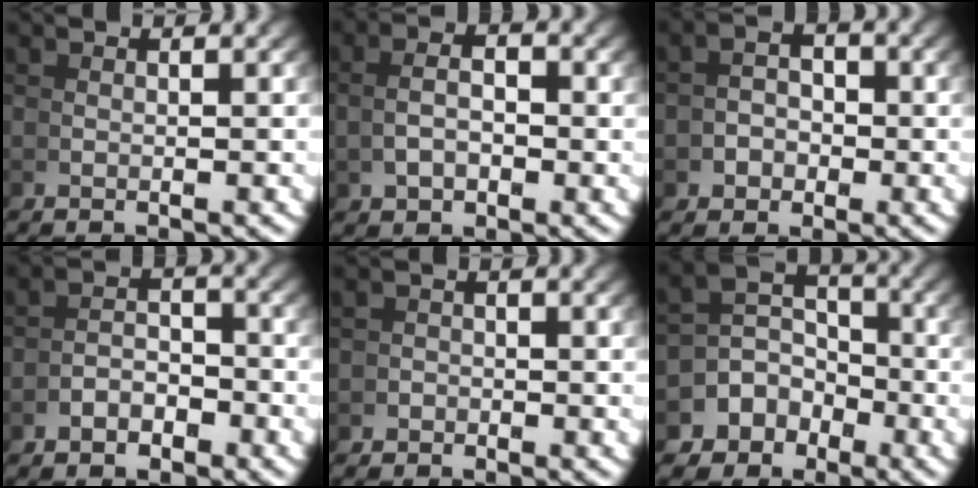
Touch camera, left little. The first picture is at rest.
{"total": 2.9, "force": [0.2, 1.6, 2.4], "torque": [-0.036, -0.004, 0.010]}
{"total": 2.6, "force": [-0.9, 2.1, 1.3], "torque": [-0.014, -0.009, -0.016]}
{"total": 2.5, "force": [-2.0, 1.1, 0.9], "torque": [0.003, 0.000, -0.038]}
{"total": 1.1, "force": [-0.9, 0.3, -0.6], "torque": [0.020, -0.004, -0.017]}
{"total": 8.0, "force": [-2.1, 6.9, 3.4], "torque": [-0.063, -0.021, -0.039]}